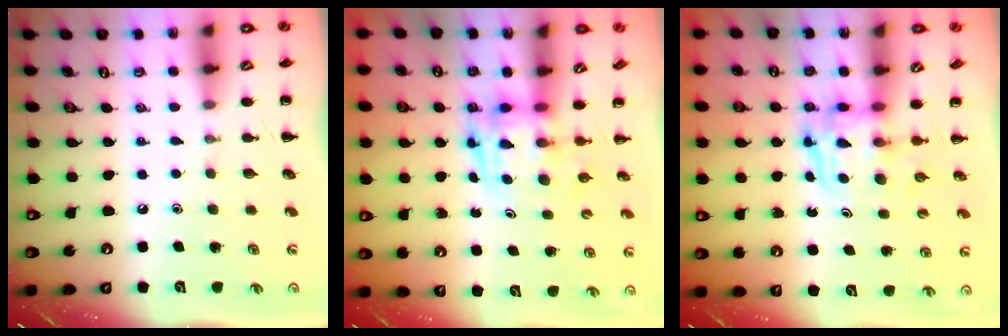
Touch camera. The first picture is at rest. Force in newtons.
{"total": 3.9, "press": 3.9, "slide": 0.7}
{"total": 3.6, "press": 3.5, "slide": 0.3}